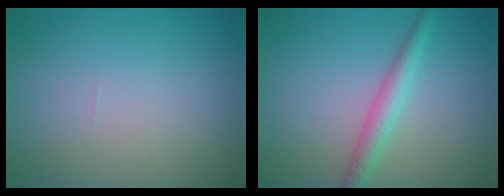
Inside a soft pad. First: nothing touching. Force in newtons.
{"total": 2.6, "press": 2.6, "slide": 0.2}